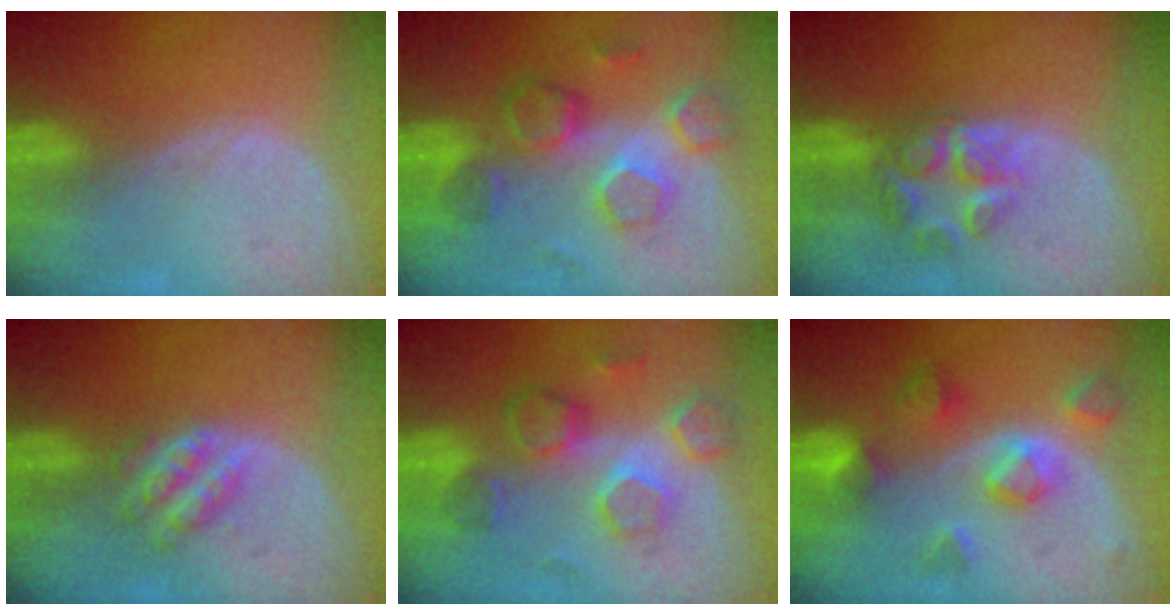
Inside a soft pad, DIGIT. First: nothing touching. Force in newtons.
{"total": 8.3, "press": 8.1, "slide": 1.8}
{"total": 6.4, "press": 5.6, "slide": 3.1}
{"total": 4.3, "press": 4.3, "slide": 0.6}
{"total": 8.0, "press": 7.8, "slide": 1.8}
{"total": 7.7, "press": 6.9, "slide": 3.5}